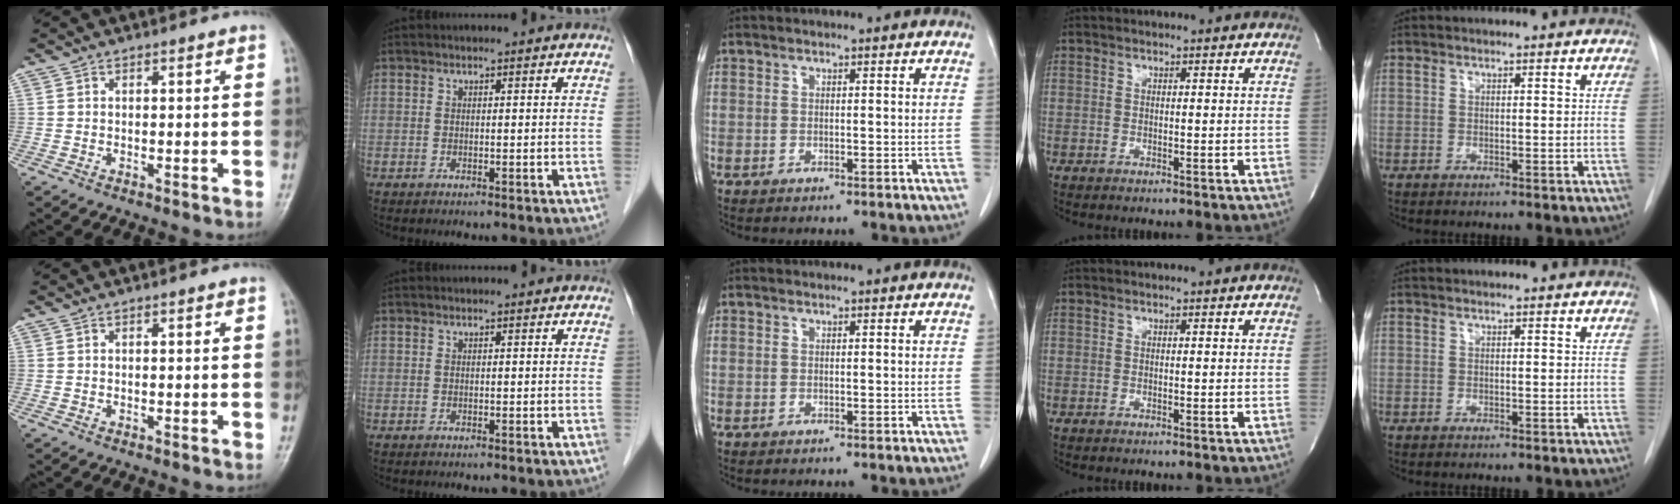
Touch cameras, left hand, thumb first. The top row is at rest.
{}